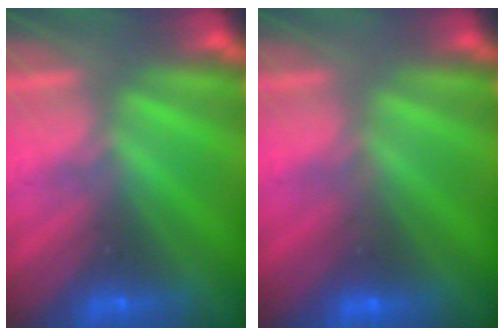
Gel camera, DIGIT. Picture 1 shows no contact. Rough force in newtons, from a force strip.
{"total": 2.7}